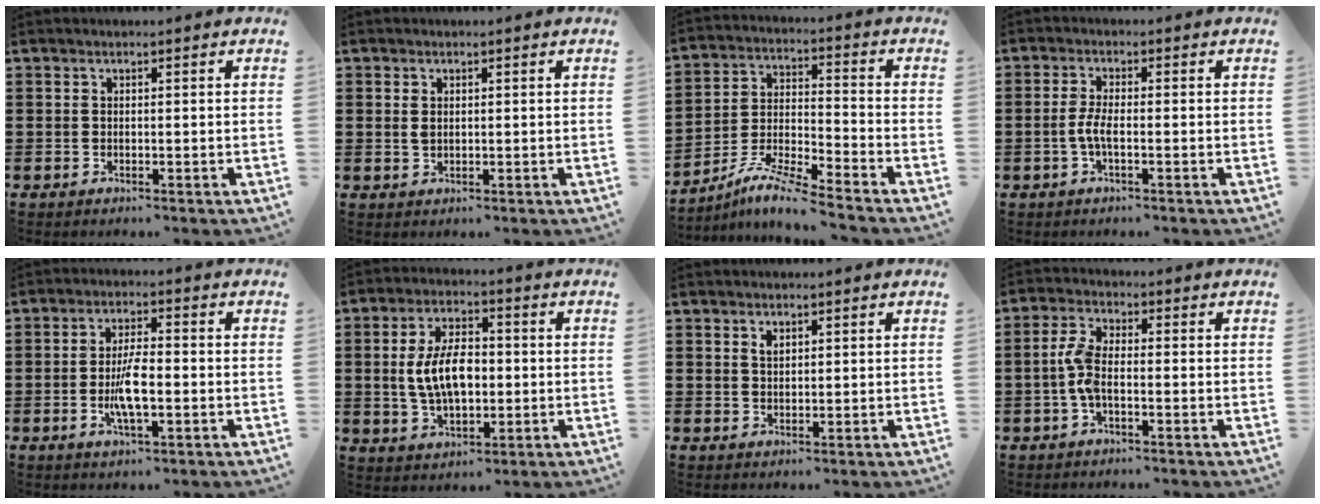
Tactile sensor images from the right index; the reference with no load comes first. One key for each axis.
{"total": 1.5, "fx": 0.5, "fy": 1.0, "fz": 1.1, "tx": -0.024, "ty": 0.004, "tz": 0.008}
{"total": 7.1, "fx": -6.5, "fy": -0.4, "fz": 2.9, "tx": -0.071, "ty": -0.014, "tz": -0.132}
{"total": 3.4, "fx": -1.0, "fy": 0.8, "fz": 3.1, "tx": -0.078, "ty": -0.005, "tz": -0.025}
{"total": 6.0, "fx": -1.3, "fy": 1.8, "fz": 5.6, "tx": -0.124, "ty": -0.005, "tz": -0.032}
{"total": 8.5, "fx": 0.0, "fy": 4.7, "fz": 7.1, "tx": -0.147, "ty": 0.005, "tz": -0.008}
{"total": 1.3, "fx": 0.7, "fy": 0.8, "fz": 0.8, "tx": -0.018, "ty": 0.004, "tz": 0.013}
{"total": 4.9, "fx": -1.0, "fy": 2.0, "fz": 4.3, "tx": -0.113, "ty": -0.005, "tz": -0.028}